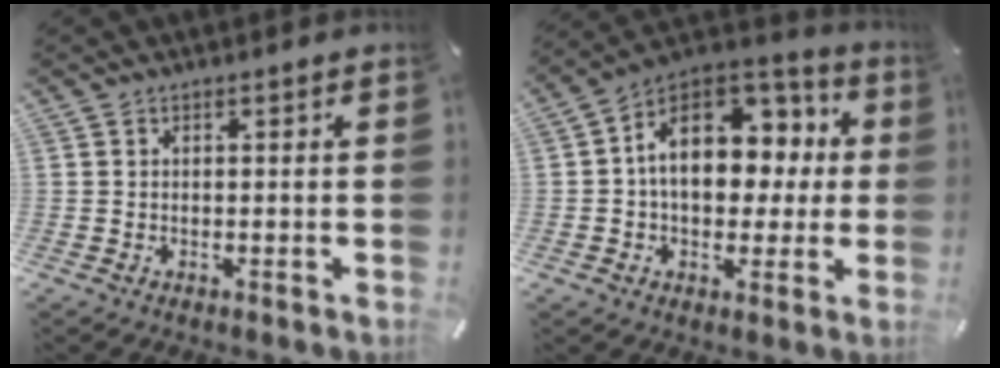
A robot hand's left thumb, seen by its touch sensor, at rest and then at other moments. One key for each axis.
{"total": 16.2, "fx": 2.8, "fy": 11.8, "fz": 10.7, "tx": -0.158, "ty": -0.003, "tz": 0.053}